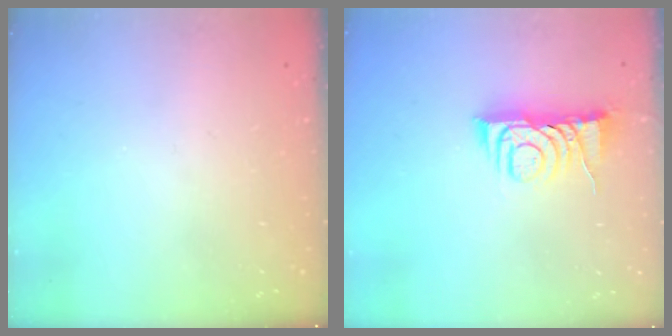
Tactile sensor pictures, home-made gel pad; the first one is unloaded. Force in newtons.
{"total": 8.6, "press": 8.6, "slide": 0.5}